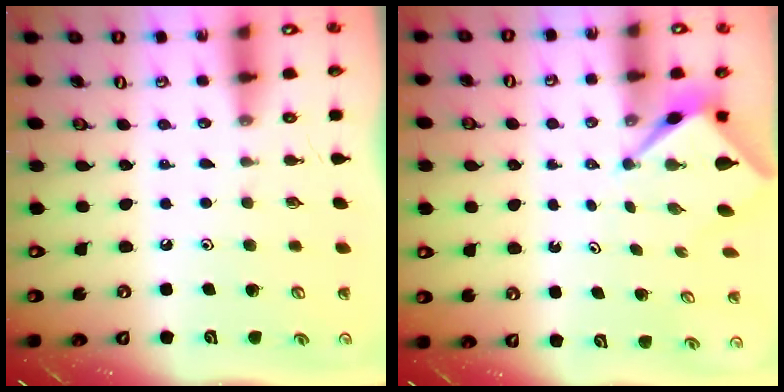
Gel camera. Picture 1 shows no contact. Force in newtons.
{"total": 2.5, "press": 2.5, "slide": 0.1}